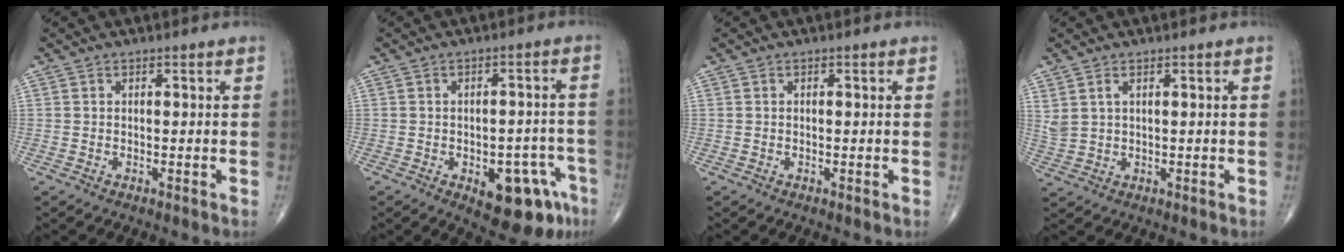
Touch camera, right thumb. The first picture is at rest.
{"total": 12.7, "force": [-6.0, 6.2, 9.3], "torque": [-0.082, 0.035, -0.068]}
{"total": 0.0}
{"total": 3.5, "force": [1.6, 1.8, 2.4], "torque": [-0.061, 0.002, 0.044]}